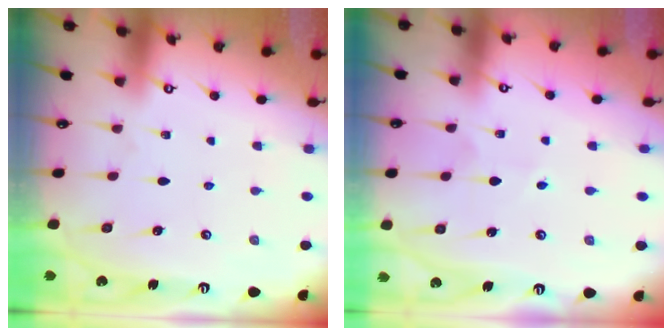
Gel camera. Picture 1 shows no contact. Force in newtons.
{"total": 3.1, "press": 3.0, "slide": 0.8}